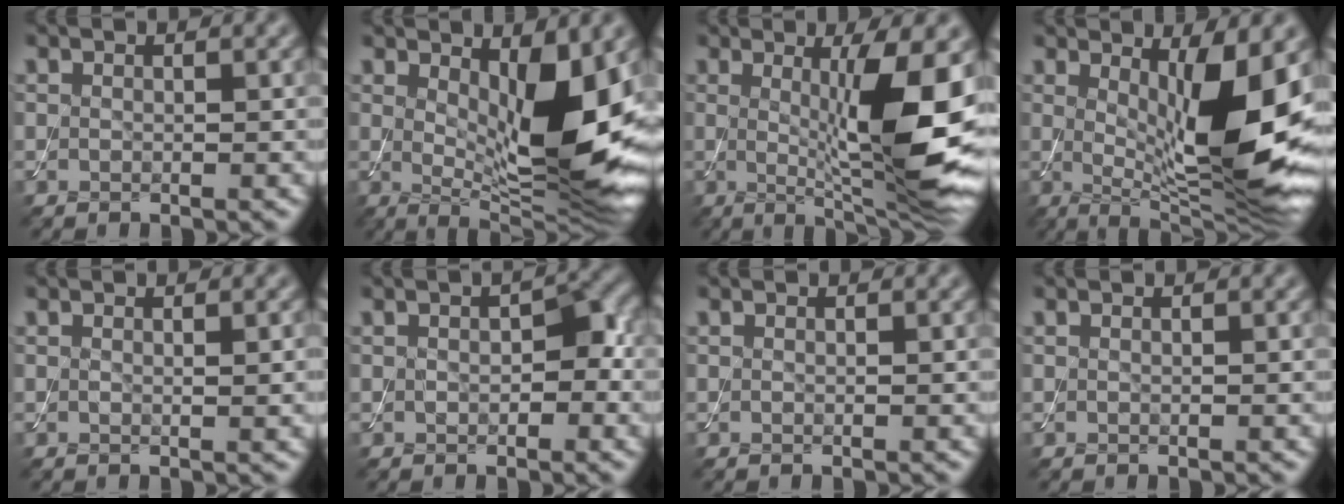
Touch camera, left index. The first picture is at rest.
{"total": 10.1, "force": [1.3, 3.6, 9.4], "torque": [-0.141, -0.023, 0.029]}
{"total": 10.6, "force": [0.8, 2.1, 10.4], "torque": [-0.146, -0.017, 0.021]}
{"total": 10.8, "force": [1.3, 2.9, 10.3], "torque": [-0.154, -0.024, 0.030]}
{"total": 1.1, "force": [0.2, 0.2, 1.1], "torque": [-0.016, -0.003, 0.003]}
{"total": 3.0, "force": [-0.1, 1.7, 2.5], "torque": [-0.037, 0.005, -0.003]}
{"total": 0.0}
{"total": 0.0}